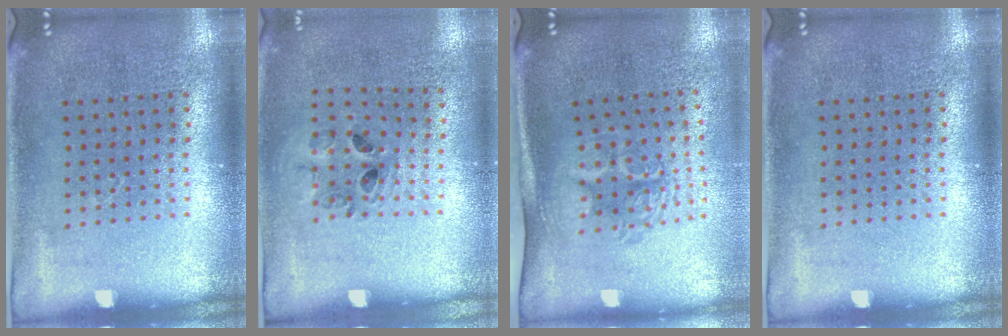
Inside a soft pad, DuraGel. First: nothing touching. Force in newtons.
{"total": 0.9, "press": 0.8, "slide": 0.3}
{"total": 1.7, "press": 1.3, "slide": 1.2}
{"total": 0.0}